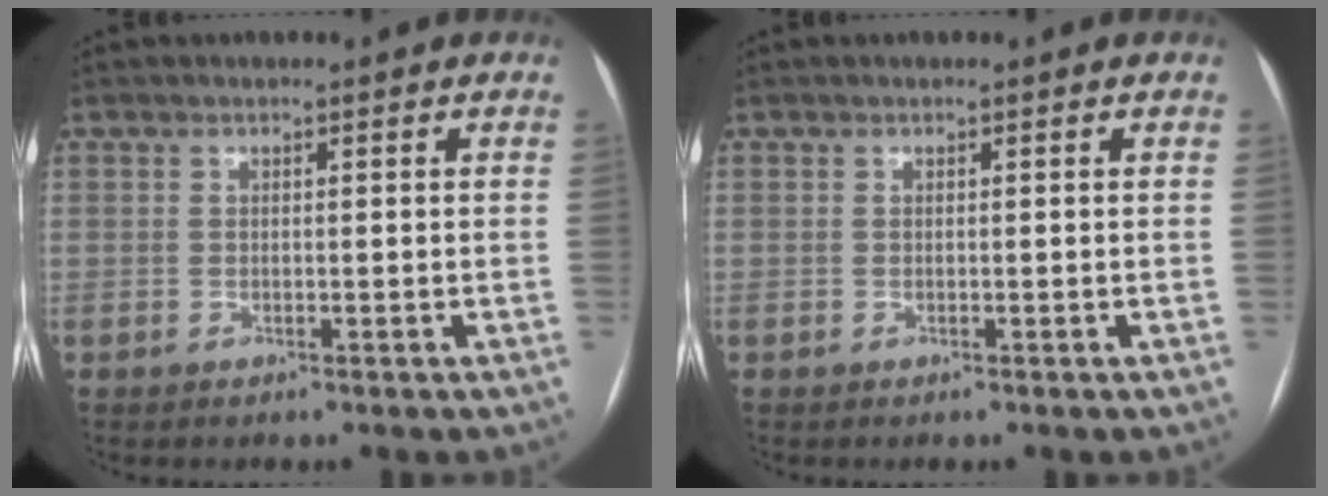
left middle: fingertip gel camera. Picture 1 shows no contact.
{"total": 0.0}